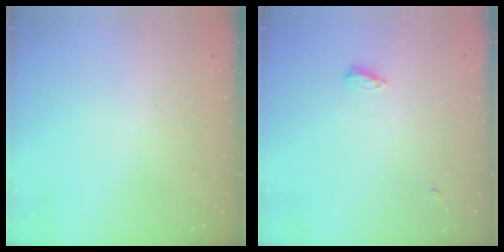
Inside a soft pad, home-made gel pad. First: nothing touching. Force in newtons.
{"total": 5.5, "press": 5.4, "slide": 1.0}